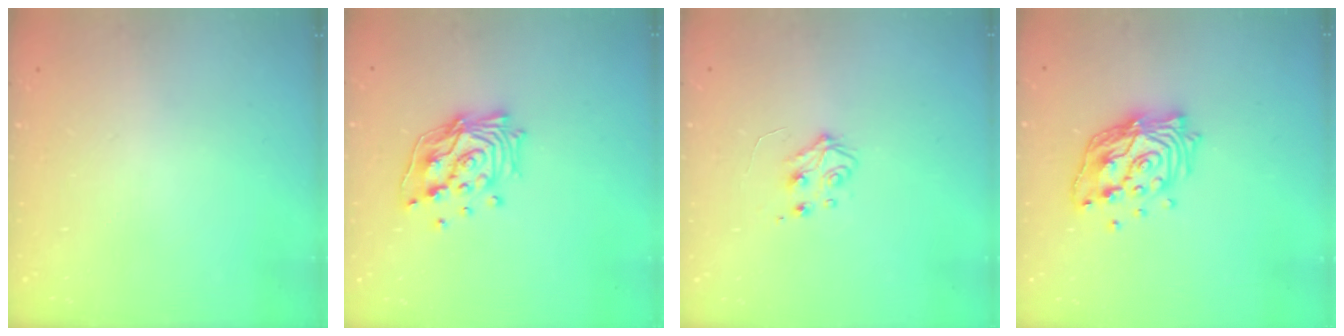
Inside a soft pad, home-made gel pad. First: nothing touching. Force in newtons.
{"total": 15.4, "press": 15.2, "slide": 1.8}
{"total": 5.5, "press": 5.5, "slide": 0.6}
{"total": 15.2, "press": 15.1, "slide": 1.5}